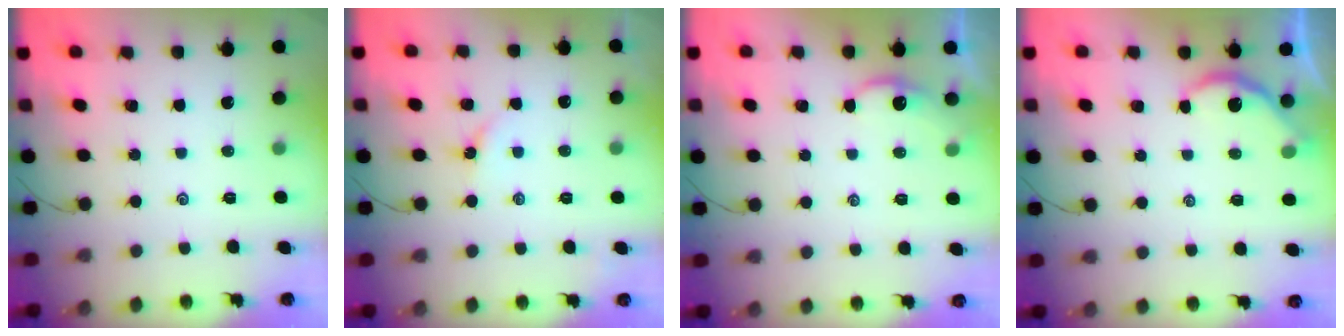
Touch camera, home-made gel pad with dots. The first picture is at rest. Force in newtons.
{"total": 2.0, "press": 1.9, "slide": 0.3}
{"total": 2.2, "press": 2.2, "slide": 0.2}
{"total": 3.3, "press": 3.3, "slide": 0.4}